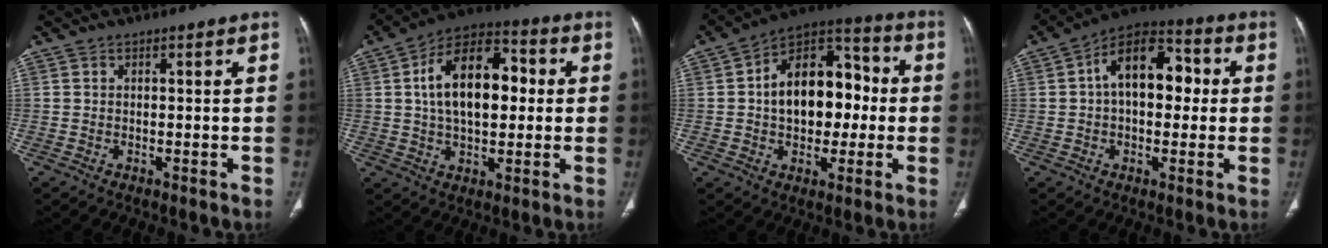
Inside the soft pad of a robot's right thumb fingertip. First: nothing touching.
{"total": 16.4, "force": [2.1, 9.6, 13.1], "torque": [-0.193, 0.024, 0.027]}
{"total": 17.3, "force": [0.3, 11.6, 12.8], "torque": [-0.148, 0.039, -0.003]}
{"total": 14.0, "force": [1.7, 8.7, 10.8], "torque": [-0.135, 0.036, 0.014]}